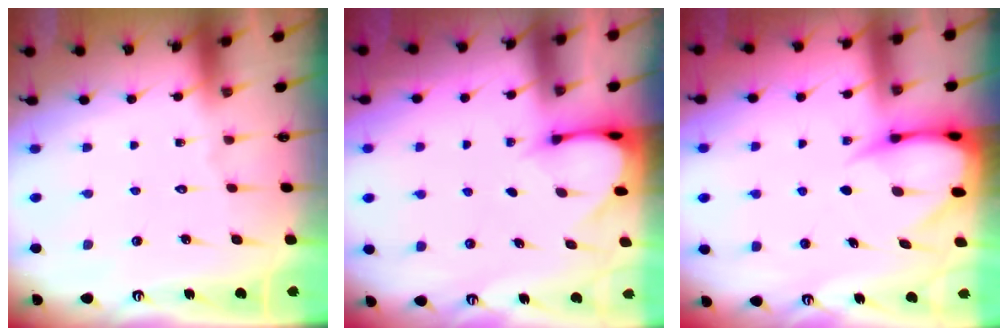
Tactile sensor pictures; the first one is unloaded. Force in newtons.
{"total": 2.8, "press": 2.8, "slide": 0.3}
{"total": 6.3, "press": 6.3, "slide": 0.8}